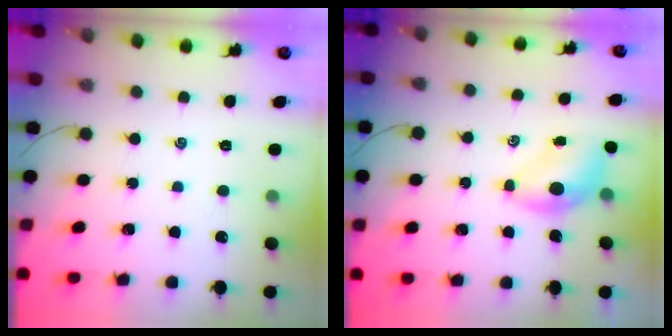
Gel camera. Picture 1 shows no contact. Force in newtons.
{"total": 5.7, "press": 5.6, "slide": 0.9}